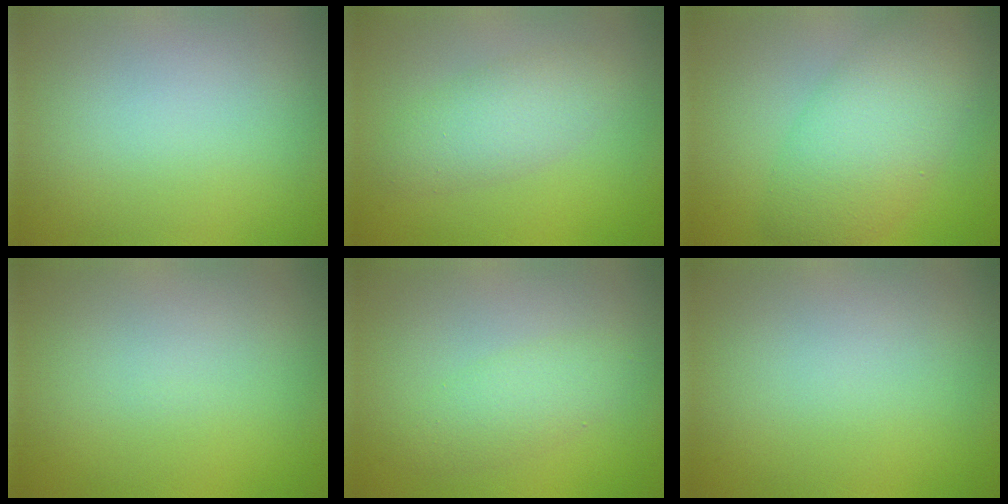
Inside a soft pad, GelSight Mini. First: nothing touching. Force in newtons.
{"total": 3.3, "press": 3.3, "slide": 0.2}
{"total": 7.4, "press": 7.4, "slide": 0.5}
{"total": 0.0}
{"total": 2.5, "press": 2.5, "slide": 0.1}
{"total": 0.0}